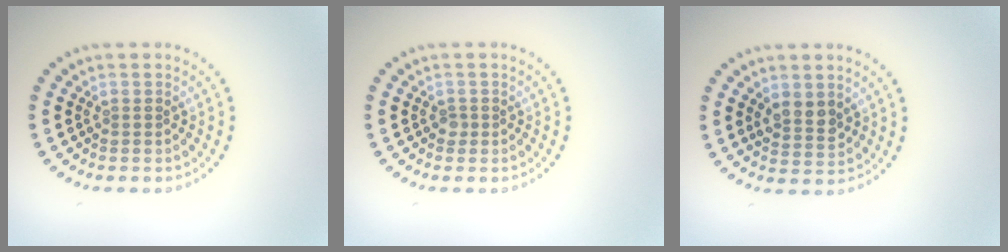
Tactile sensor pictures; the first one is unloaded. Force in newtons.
{"total": 0.8, "press": 0.6, "slide": 0.5}
{"total": 2.2, "press": 2.1, "slide": 0.7}